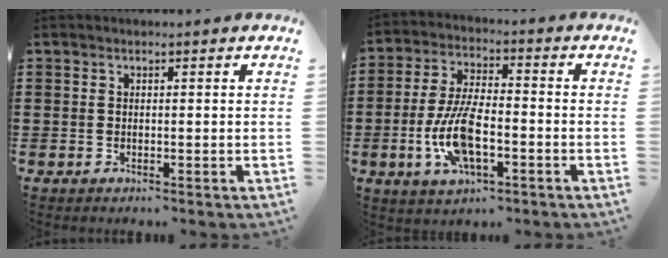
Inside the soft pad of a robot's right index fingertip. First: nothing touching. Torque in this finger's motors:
{"motor_torque": [2.14, 0.00, 0.43, 0.21]}